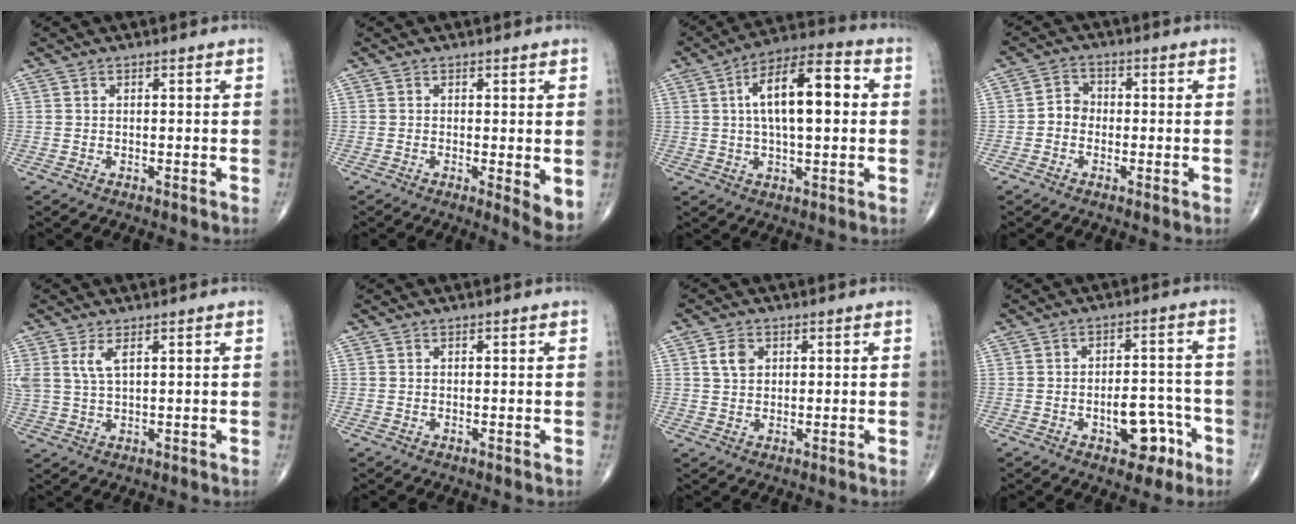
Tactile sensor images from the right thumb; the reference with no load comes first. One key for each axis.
{"total": 4.3, "fx": -0.2, "fy": 1.2, "fz": 4.1, "tx": -0.058, "ty": -0.013, "tz": -0.007}
{"total": 15.3, "fx": 2.3, "fy": 6.2, "fz": 13.8, "tx": -0.219, "ty": 0.023, "tz": 0.031}
{"total": 3.4, "fx": -0.9, "fy": 2.9, "fz": 1.6, "tx": -0.013, "ty": 0.014, "tz": -0.026}
{"total": 4.1, "fx": 1.9, "fy": 1.4, "fz": 3.4, "tx": -0.080, "ty": -0.004, "tz": 0.047}
{"total": 0.0}
{"total": 3.6, "fx": 1.2, "fy": 2.7, "fz": 2.1, "tx": -0.030, "ty": -0.002, "tz": 0.022}
{"total": 8.6, "fx": -3.8, "fy": 4.9, "fz": 6.0, "tx": -0.056, "ty": 0.041, "tz": -0.044}